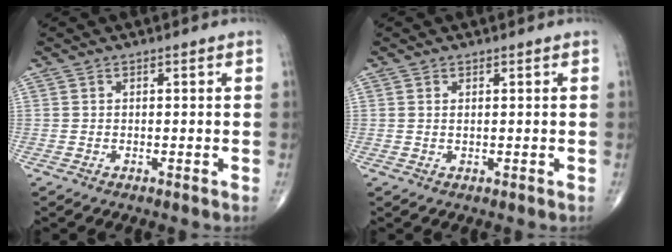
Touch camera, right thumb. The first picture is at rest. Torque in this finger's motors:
{"motor_torque": [-0.44, 0.02, -0.16, -0.11, -0.03]}